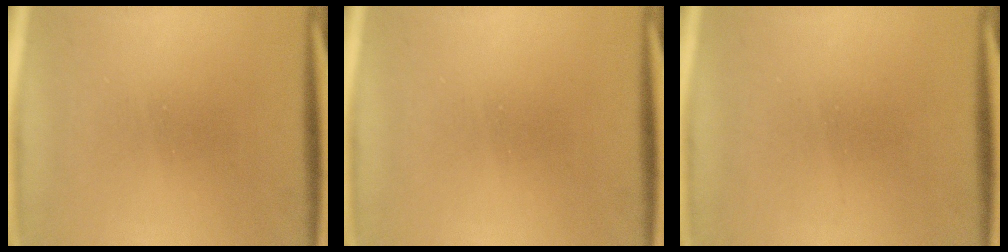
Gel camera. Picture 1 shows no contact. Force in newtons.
{"total": 0.0}
{"total": 1.4}